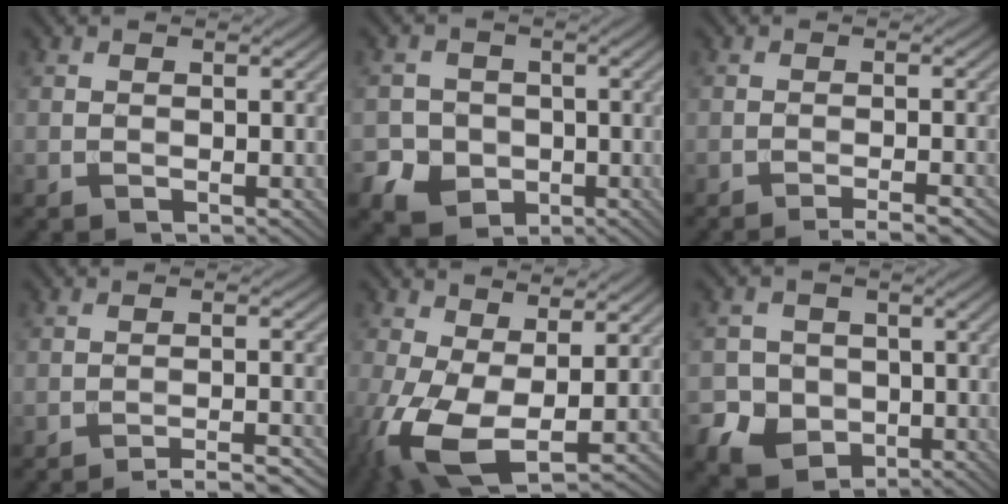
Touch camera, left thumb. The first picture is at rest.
{"total": 6.0, "force": [-2.0, 5.4, 1.5], "torque": [-0.040, -0.007, -0.057]}
{"total": 3.4, "force": [-2.5, -0.1, 2.3], "torque": [-0.035, 0.016, -0.044]}
{"total": 4.7, "force": [-3.9, 0.1, 2.6], "torque": [-0.043, 0.022, -0.063]}
{"total": 9.9, "force": [-1.7, 4.7, 8.5], "torque": [-0.214, -0.012, -0.030]}
{"total": 7.0, "force": [-2.4, 6.3, 2.0], "torque": [-0.055, -0.013, -0.066]}